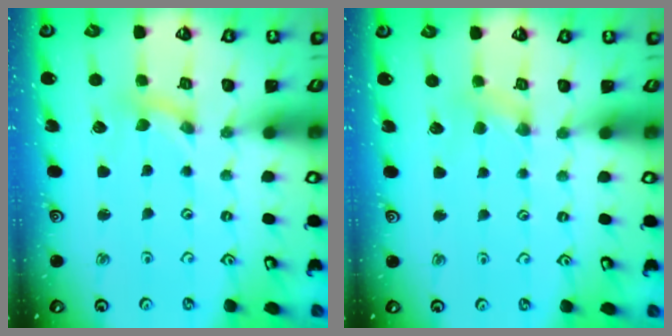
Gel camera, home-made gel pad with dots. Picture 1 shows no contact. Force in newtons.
{"total": 2.0, "press": 2.0, "slide": 0.5}